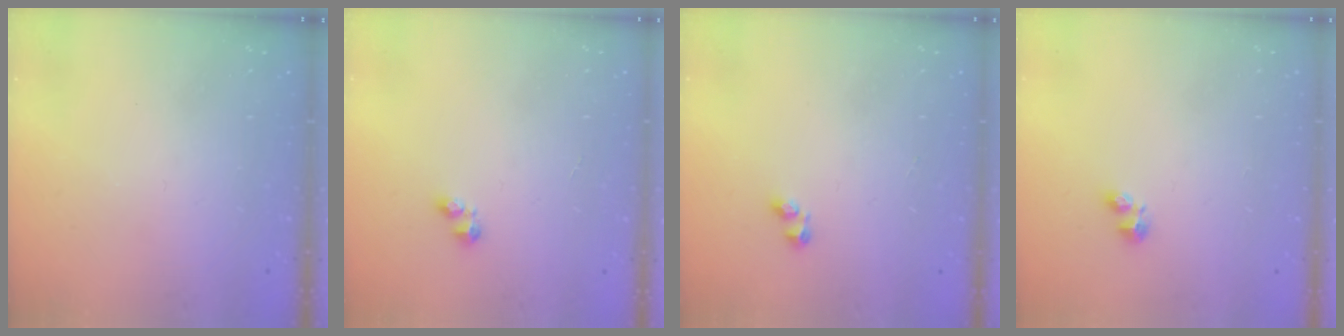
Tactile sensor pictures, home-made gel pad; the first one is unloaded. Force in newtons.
{"total": 2.7, "press": 2.7, "slide": 0.4}
{"total": 2.4, "press": 2.1, "slide": 1.1}
{"total": 2.7, "press": 2.6, "slide": 0.6}